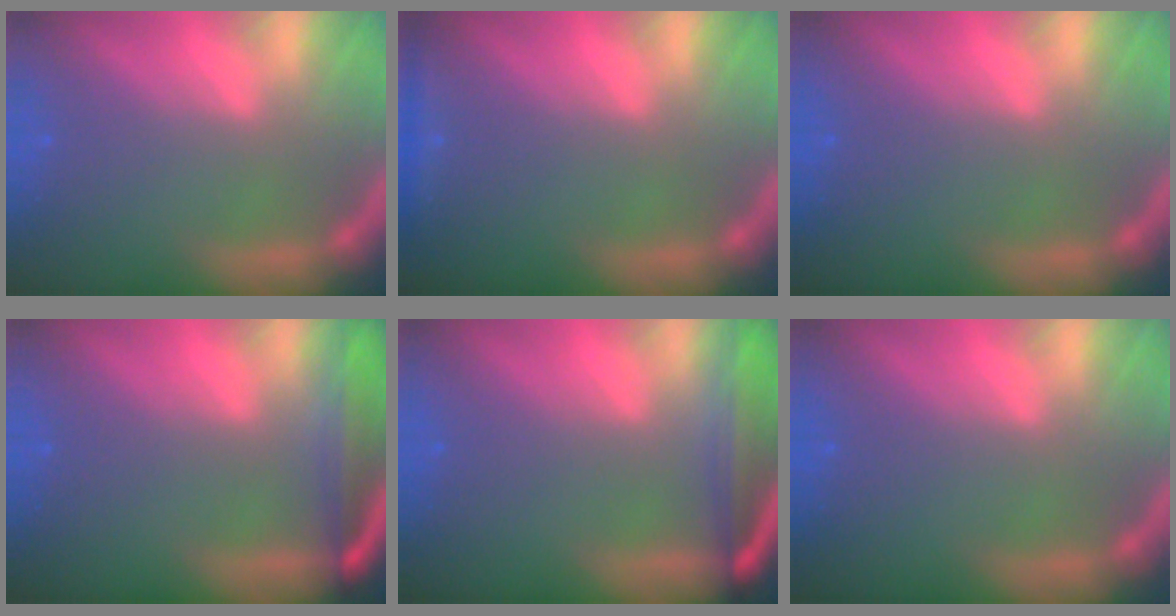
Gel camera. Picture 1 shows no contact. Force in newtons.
{"total": 1.4}
{"total": 0.0}
{"total": 5.5}
{"total": 6.5}
{"total": 0.0}